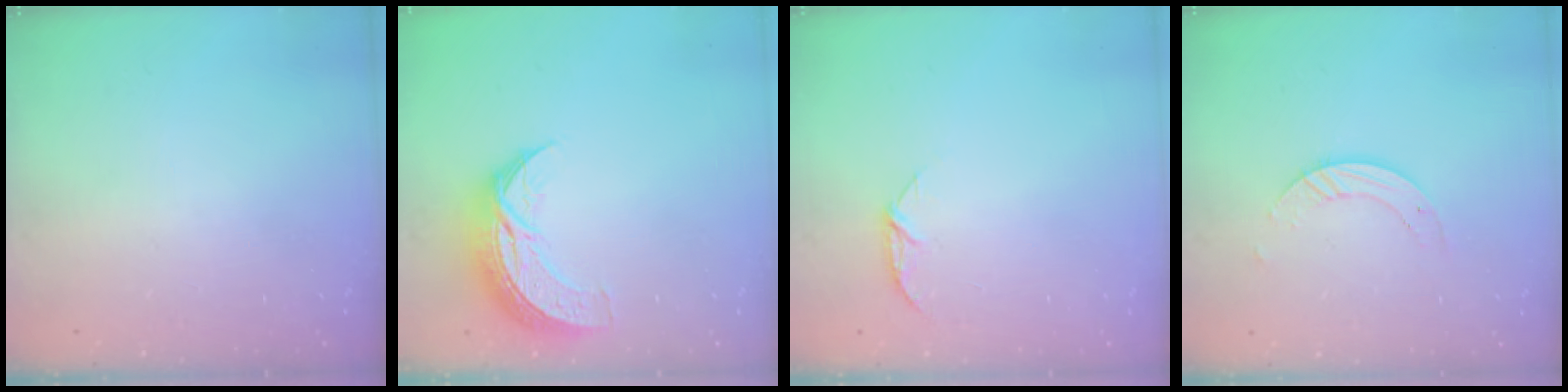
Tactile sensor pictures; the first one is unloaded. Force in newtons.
{"total": 10.1, "press": 10.1, "slide": 0.8}
{"total": 5.8, "press": 5.7, "slide": 0.6}
{"total": 4.6, "press": 4.6, "slide": 0.5}